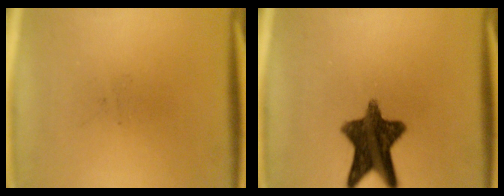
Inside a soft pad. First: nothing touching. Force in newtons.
{"total": 11.5}